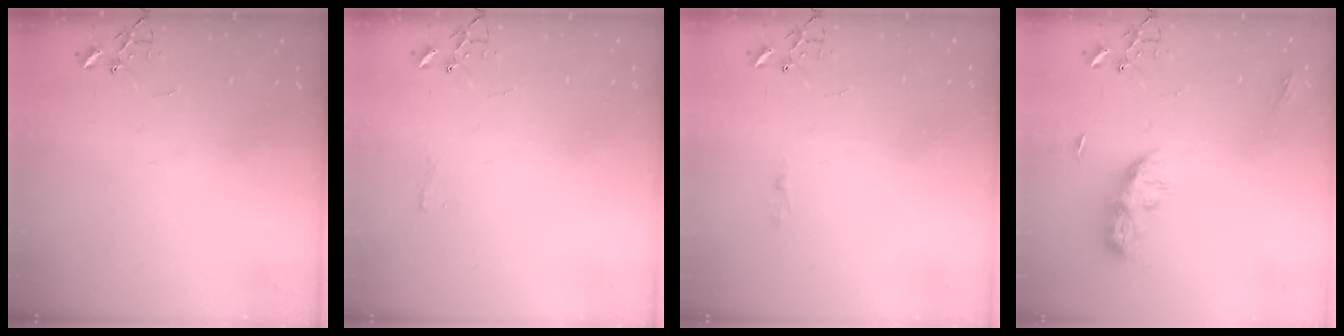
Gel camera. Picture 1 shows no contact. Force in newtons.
{"total": 3.4, "press": 3.4, "slide": 0.4}
{"total": 2.5, "press": 2.5, "slide": 0.3}
{"total": 8.7, "press": 8.7, "slide": 0.4}